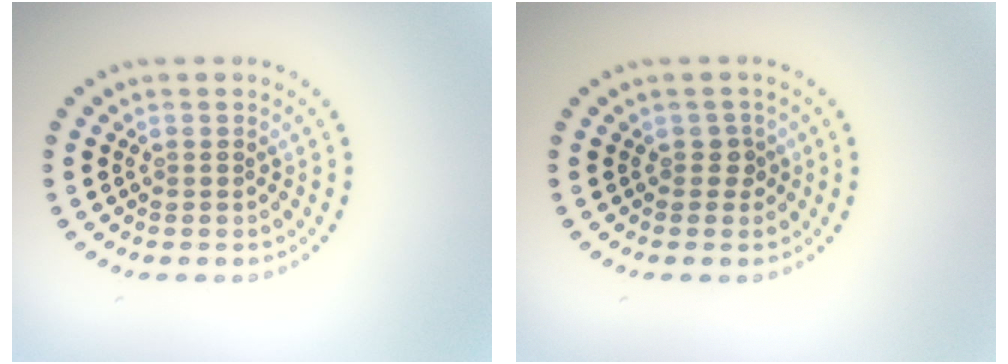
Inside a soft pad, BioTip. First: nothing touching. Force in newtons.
{"total": 1.1, "press": 0.9, "slide": 0.6}